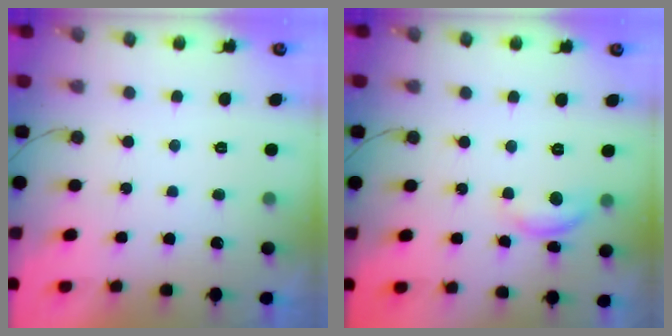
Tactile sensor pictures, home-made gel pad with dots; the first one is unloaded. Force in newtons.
{"total": 8.4, "press": 8.3, "slide": 0.4}